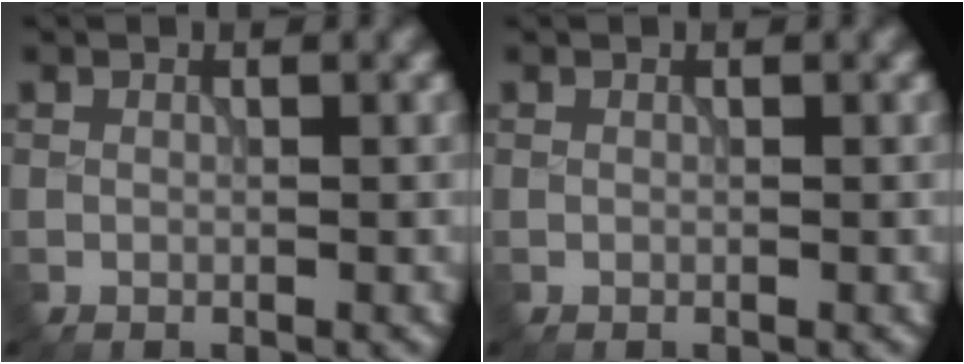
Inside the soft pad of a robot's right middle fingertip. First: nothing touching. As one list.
[{"total": 0.0}]